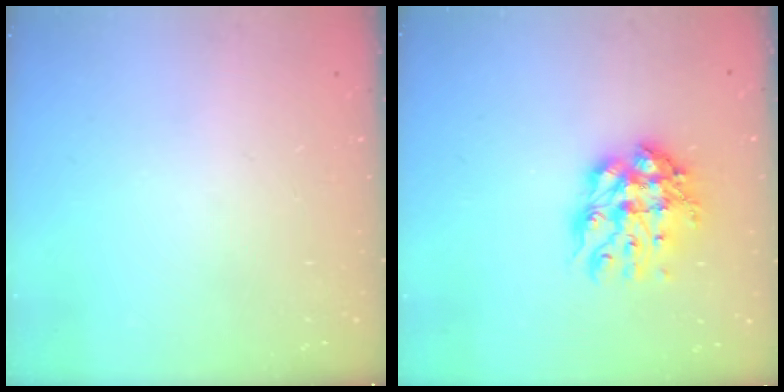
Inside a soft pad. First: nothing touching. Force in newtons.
{"total": 13.2, "press": 13.1, "slide": 1.1}